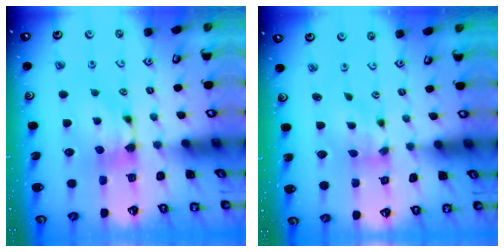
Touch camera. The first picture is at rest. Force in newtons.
{"total": 2.4, "press": 1.9, "slide": 1.4}